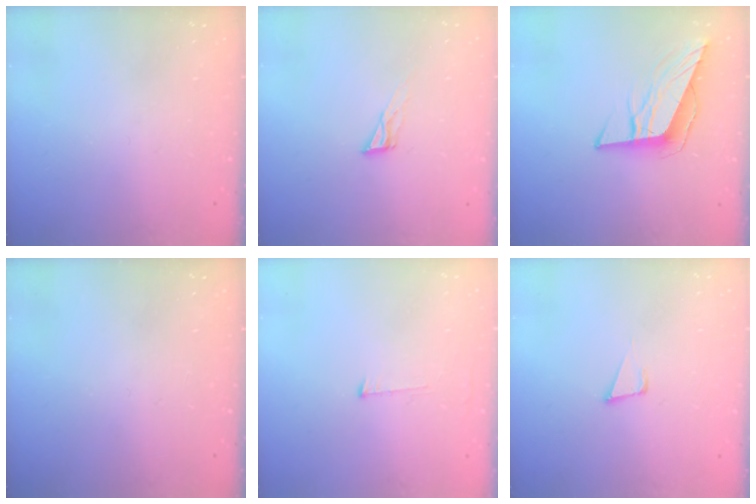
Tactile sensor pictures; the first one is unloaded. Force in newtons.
{"total": 6.5, "press": 6.5, "slide": 0.4}
{"total": 9.3, "press": 9.2, "slide": 1.6}
{"total": 0.0}
{"total": 4.0, "press": 4.0, "slide": 0.2}
{"total": 4.2, "press": 2.8, "slide": 3.1}